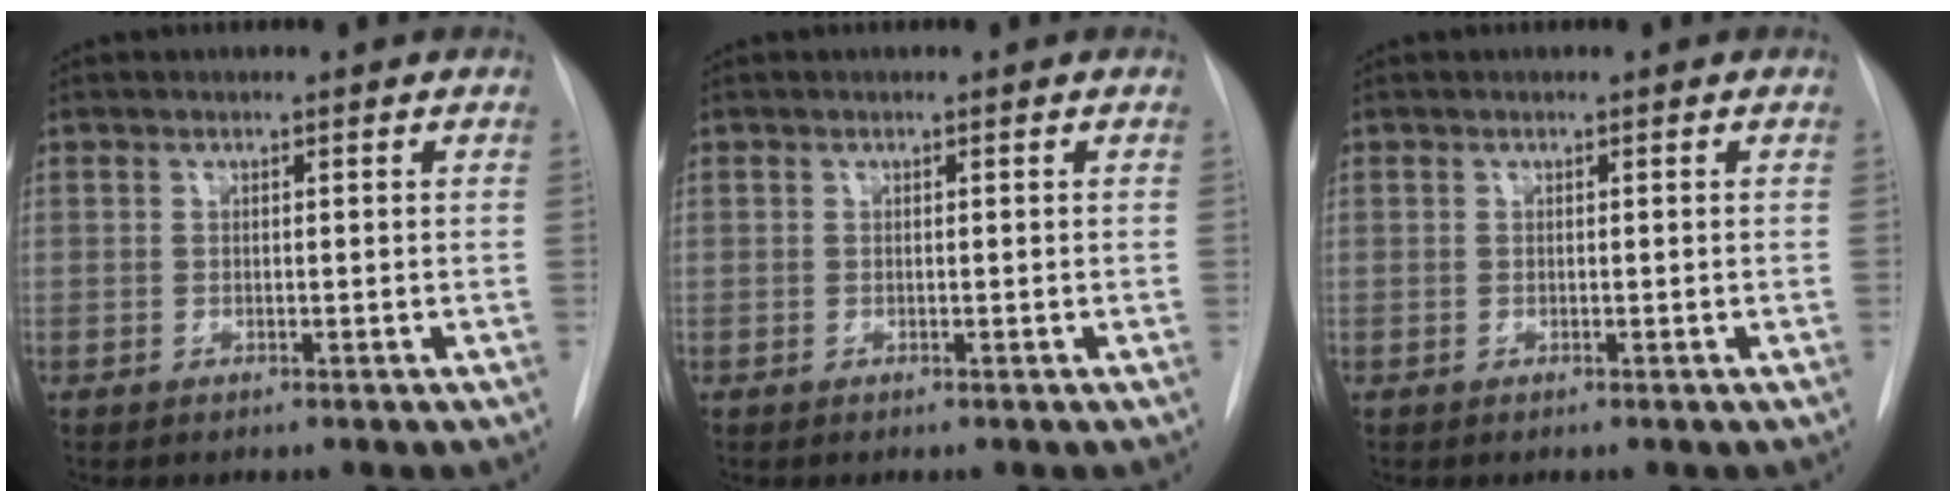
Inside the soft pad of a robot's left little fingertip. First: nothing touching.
{"total": 0.0}
{"total": 0.0}